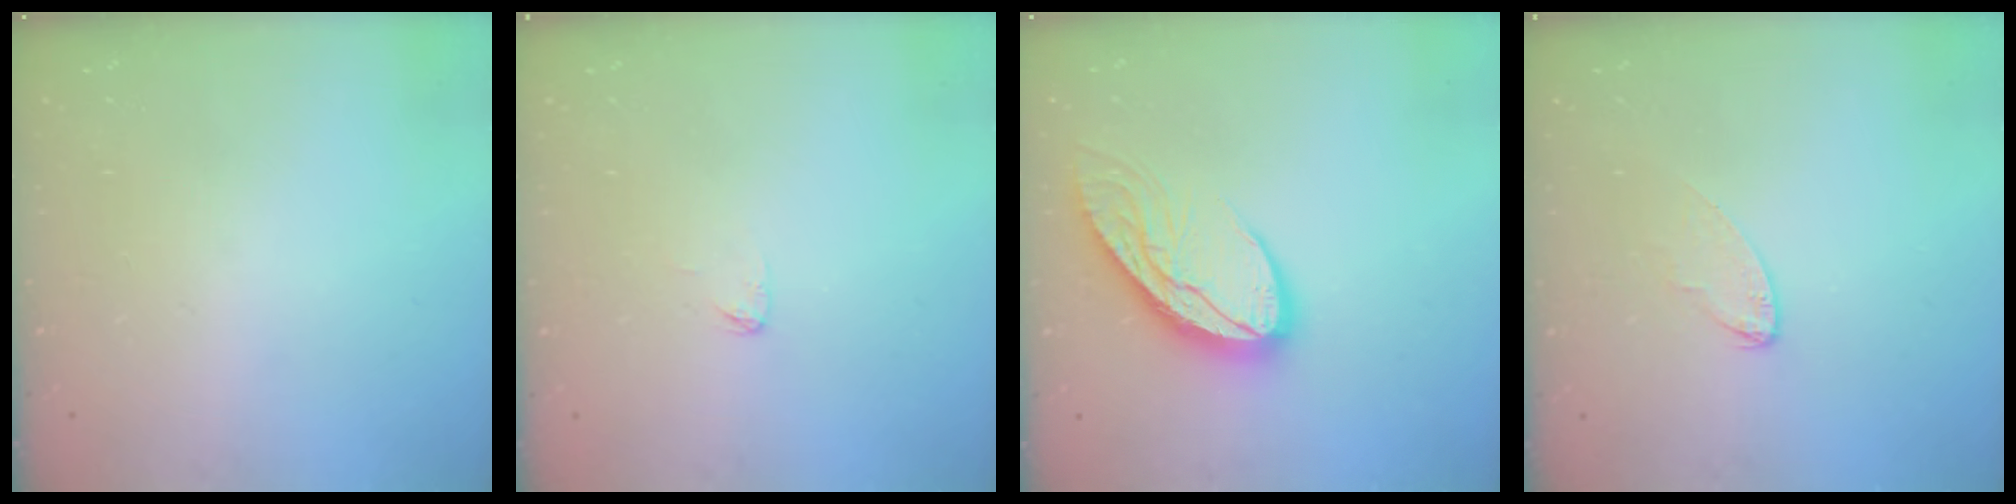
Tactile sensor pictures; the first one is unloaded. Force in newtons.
{"total": 2.9, "press": 2.9, "slide": 0.1}
{"total": 12.7, "press": 12.6, "slide": 1.2}
{"total": 4.7, "press": 4.6, "slide": 0.4}